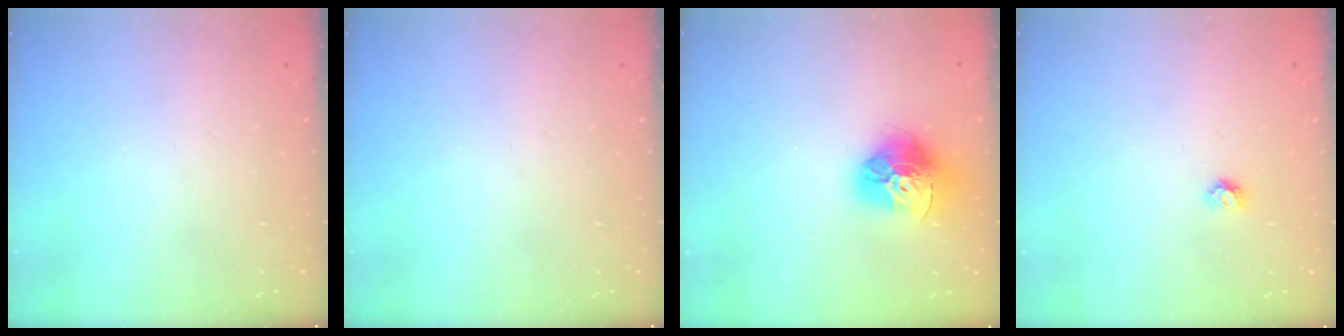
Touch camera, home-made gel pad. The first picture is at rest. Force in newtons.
{"total": 0.0}
{"total": 15.9, "press": 15.9, "slide": 1.6}
{"total": 3.8, "press": 3.8, "slide": 0.3}